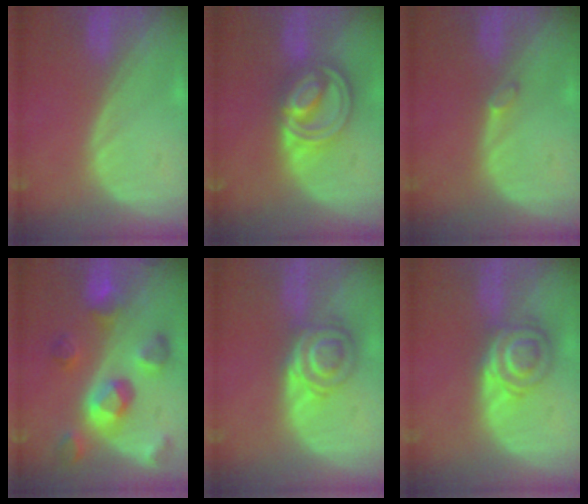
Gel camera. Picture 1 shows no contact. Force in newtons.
{"total": 8.7, "press": 7.3, "slide": 4.7}
{"total": 0.9, "press": 0.9, "slide": 0.3}
{"total": 9.8, "press": 8.8, "slide": 4.4}
{"total": 6.5, "press": 5.8, "slide": 3.0}
{"total": 6.5, "press": 5.8, "slide": 3.0}